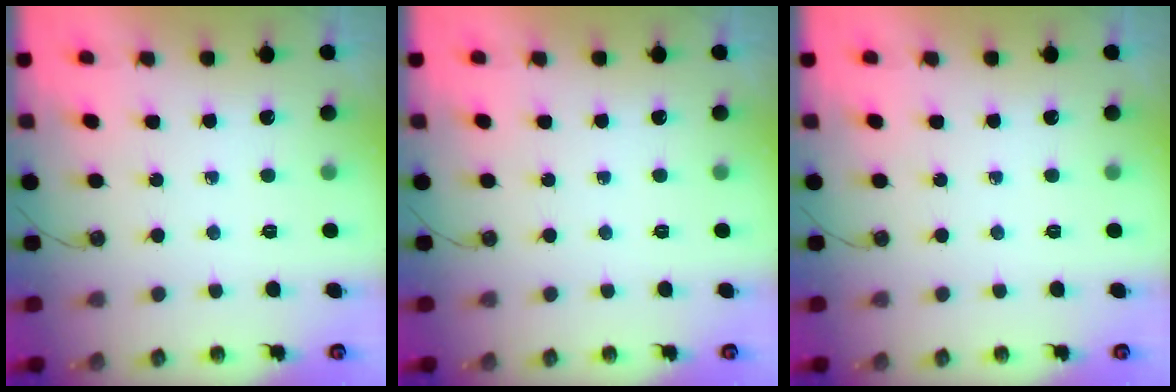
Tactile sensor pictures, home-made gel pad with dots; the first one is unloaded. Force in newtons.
{"total": 0.0}
{"total": 0.0}